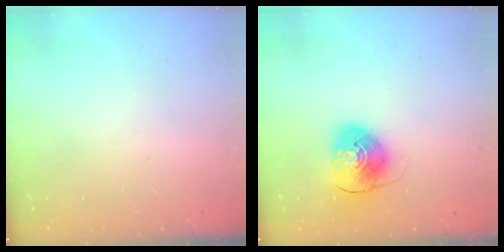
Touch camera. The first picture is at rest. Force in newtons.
{"total": 9.2, "press": 9.0, "slide": 1.5}